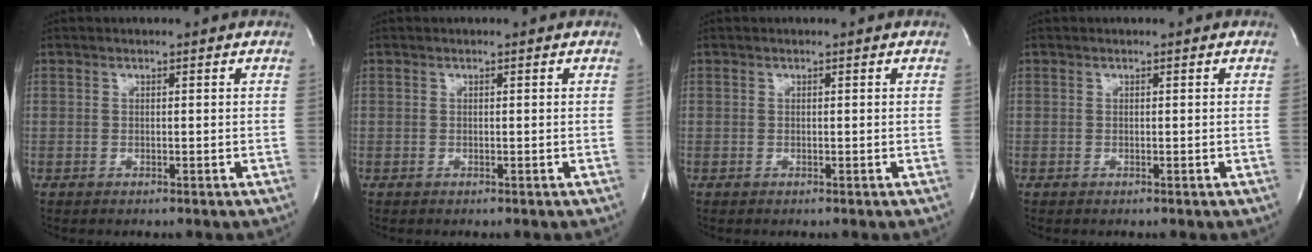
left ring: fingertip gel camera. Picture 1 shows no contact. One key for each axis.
{"total": 0.0}
{"total": 0.0}
{"total": 0.0}